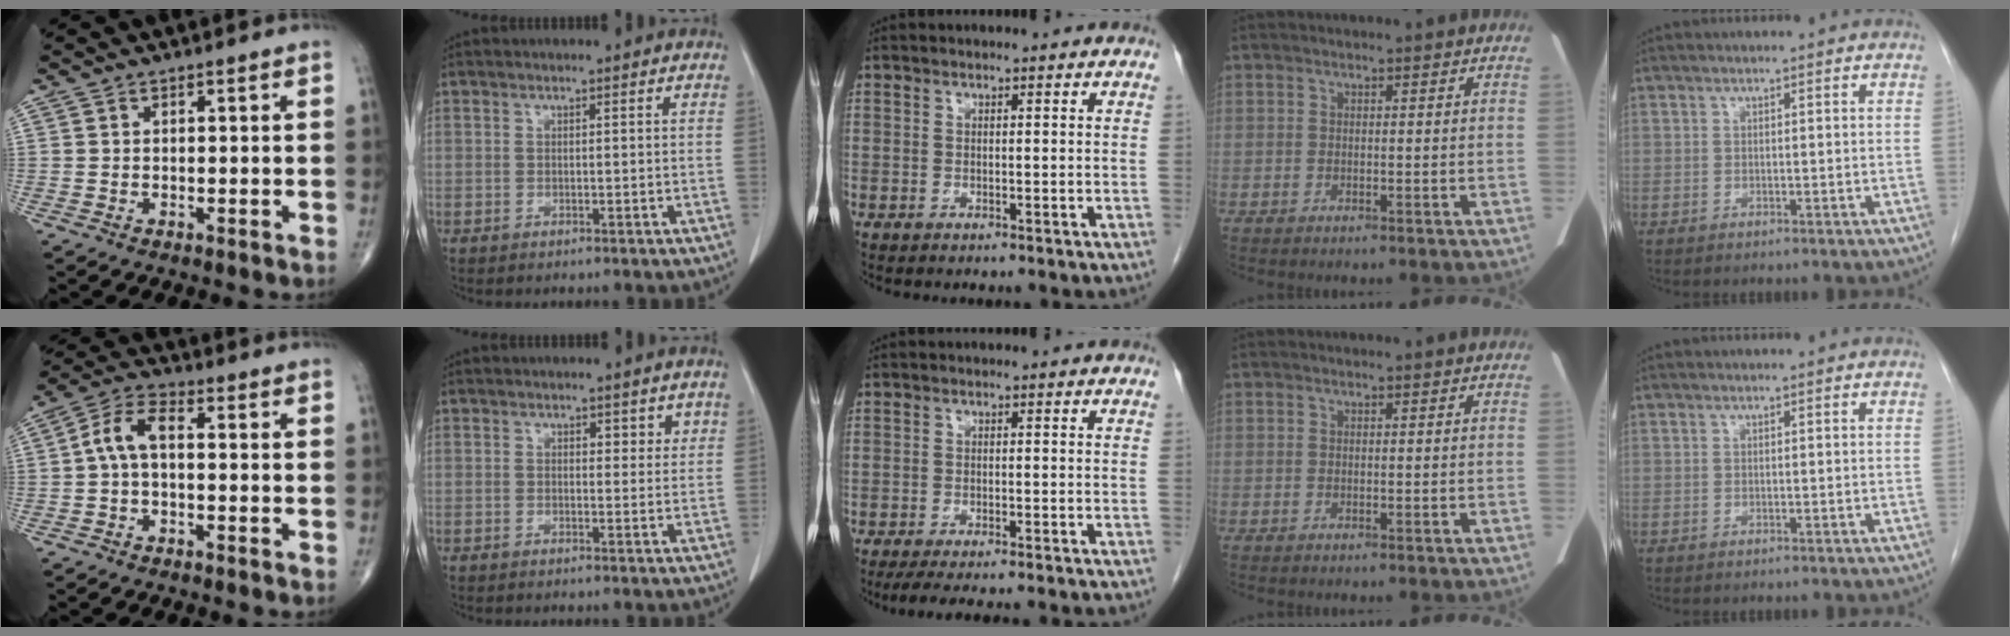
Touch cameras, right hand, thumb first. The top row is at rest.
{"thumb": {"total": 6.5, "force": [-0.2, 3.2, 5.6], "torque": [-0.108, 0.027, -0.017]}, "index": {"total": 2.4, "force": [1.4, 1.4, 1.4], "torque": [-0.011, -0.002, 0.021]}, "middle": {"total": 11.3, "force": [-9.8, 1.1, 5.4], "torque": [-0.064, -0.013, -0.128]}}